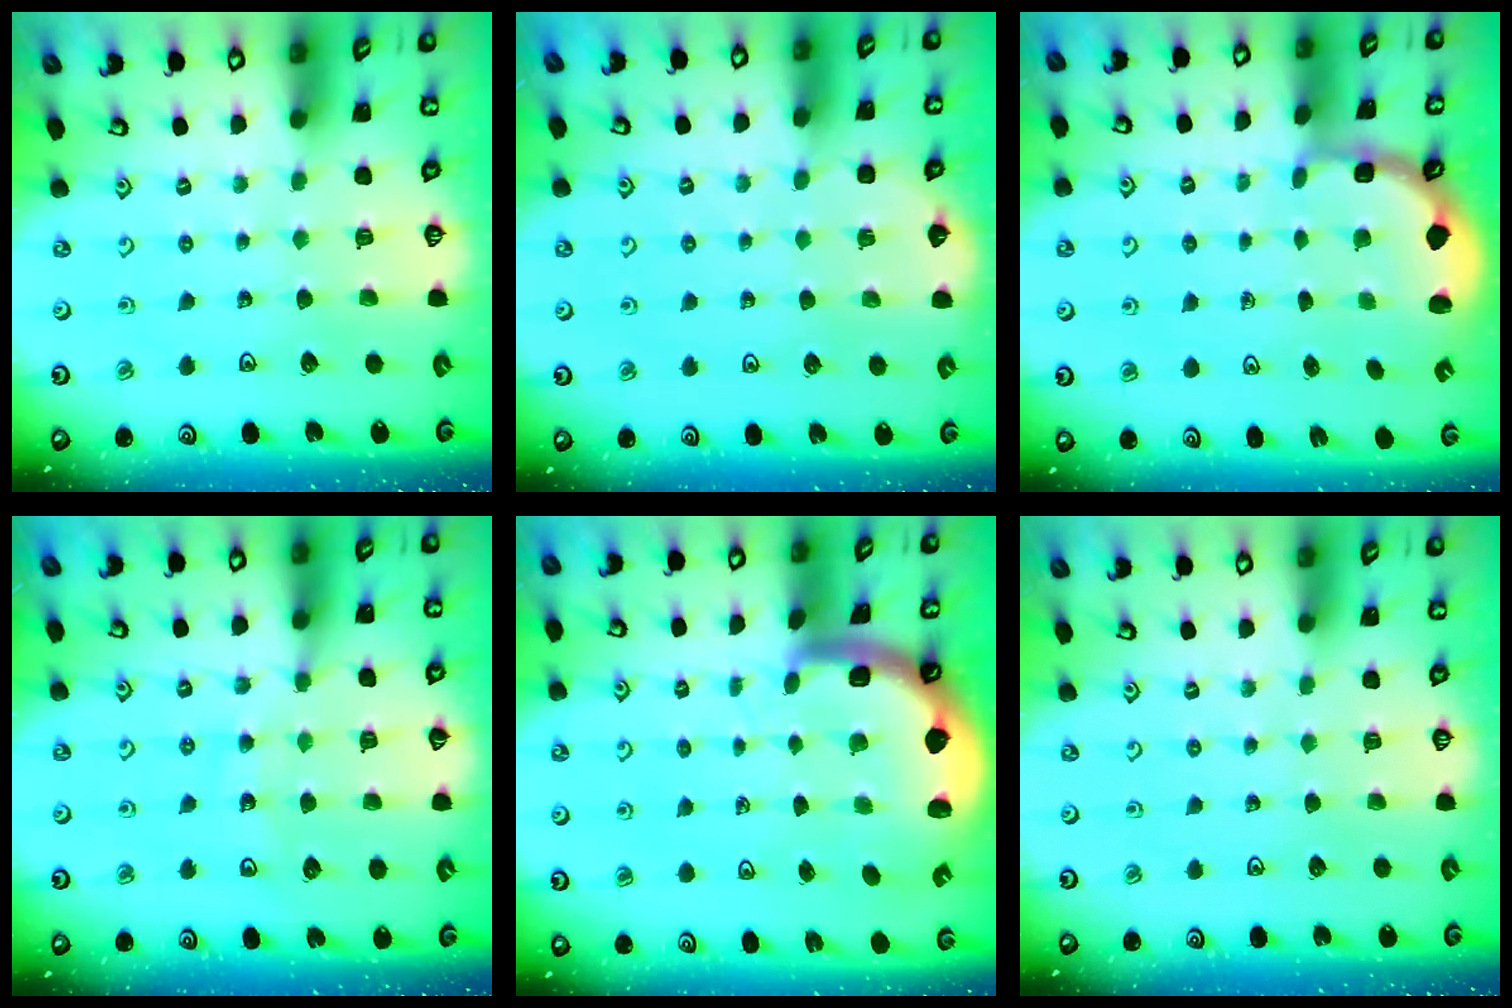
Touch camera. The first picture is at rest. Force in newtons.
{"total": 2.1, "press": 2.1, "slide": 0.2}
{"total": 2.9, "press": 1.9, "slide": 2.2}
{"total": 11.9, "press": 11.5, "slide": 3.3}
{"total": 4.7, "press": 4.5, "slide": 1.5}
{"total": 0.0}